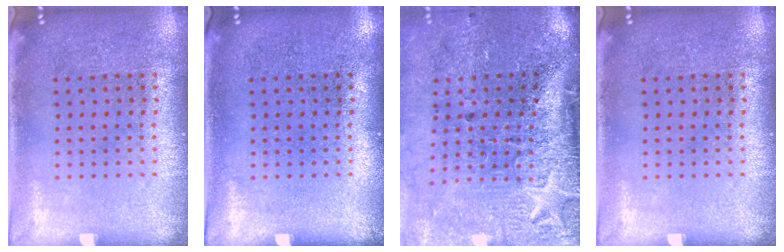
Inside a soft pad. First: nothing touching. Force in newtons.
{"total": 0.0}
{"total": 4.5, "press": 3.6, "slide": 2.8}
{"total": 0.0}